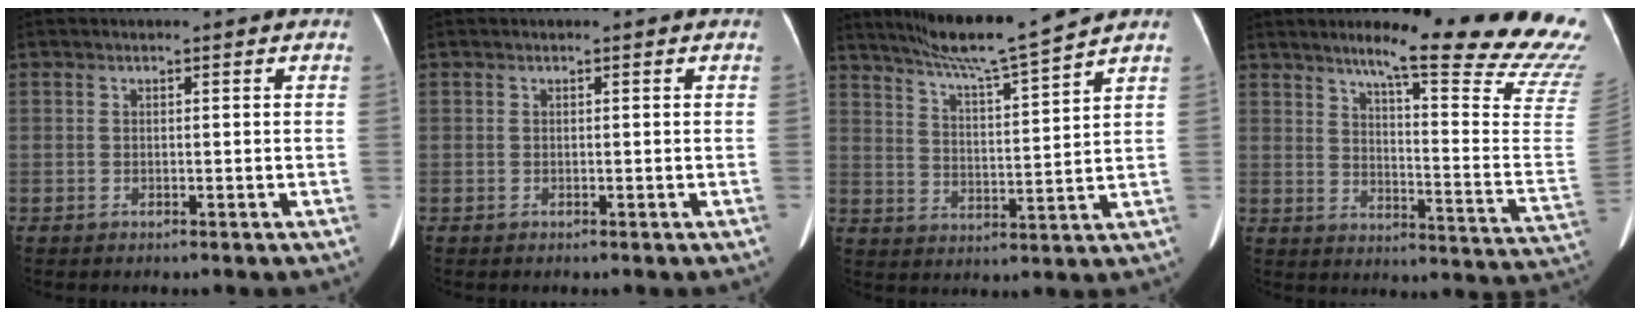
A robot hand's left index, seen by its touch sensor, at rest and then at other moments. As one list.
[{"total": 0.0}, {"total": 11.7, "force": [10.3, -1.8, 5.2], "torque": [-0.090, -0.005, 0.171]}, {"total": 25.5, "force": [21.6, 0.7, 13.7], "torque": [-0.165, -0.105, 0.257]}]